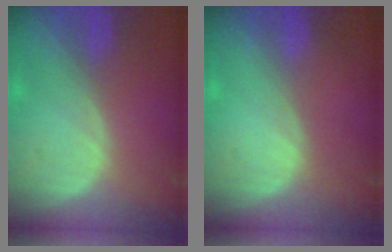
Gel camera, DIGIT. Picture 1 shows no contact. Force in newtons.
{"total": 0.0}